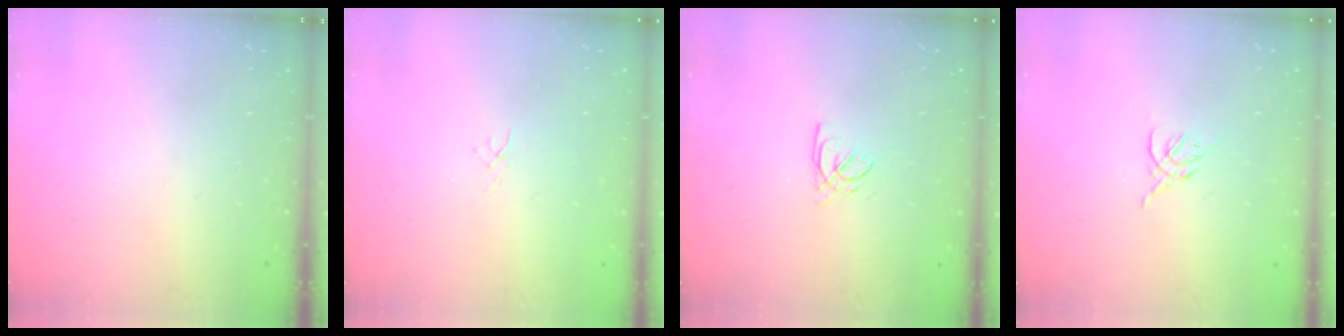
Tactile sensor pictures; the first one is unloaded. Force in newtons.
{"total": 1.0, "press": 1.0, "slide": 0.3}
{"total": 2.5, "press": 2.5, "slide": 0.3}
{"total": 2.6, "press": 2.5, "slide": 0.8}